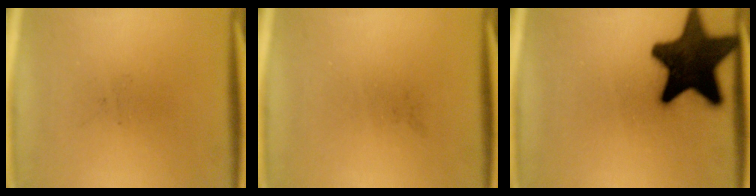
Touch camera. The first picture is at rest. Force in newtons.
{"total": 0.0}
{"total": 17.9}